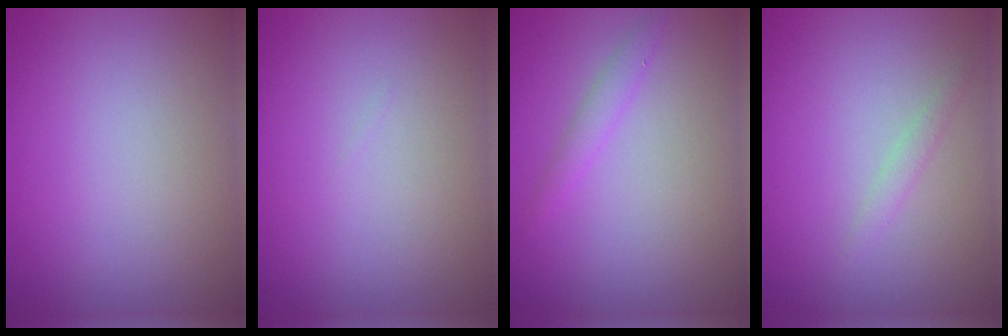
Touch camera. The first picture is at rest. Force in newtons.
{"total": 0.0}
{"total": 1.3, "press": 1.3, "slide": 0.0}
{"total": 1.0, "press": 1.0, "slide": 0.0}